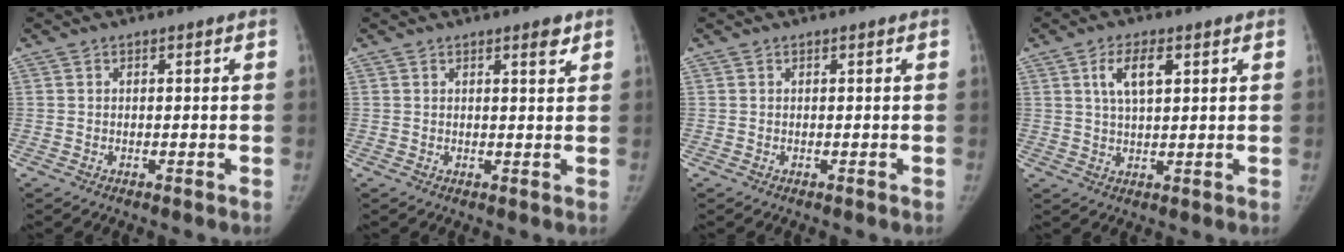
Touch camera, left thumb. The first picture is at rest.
{"total": 2.1, "force": [1.4, 0.5, 1.5], "torque": [-0.016, -0.009, 0.020]}
{"total": 0.0}
{"total": 6.1, "force": [2.4, 2.7, 4.9], "torque": [-0.086, -0.003, 0.046]}